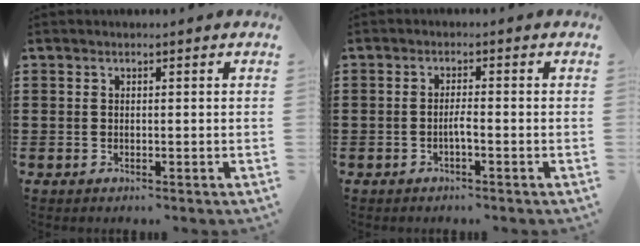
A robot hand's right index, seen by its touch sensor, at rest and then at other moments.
{"total": 1.7, "force": [-0.8, 0.2, 1.5], "torque": [-0.030, -0.001, -0.014]}